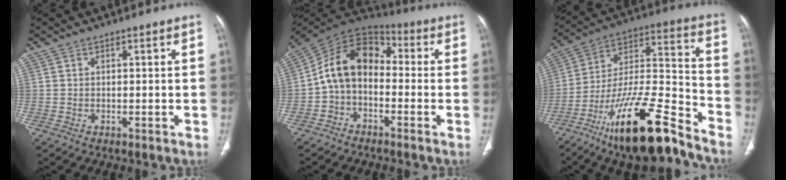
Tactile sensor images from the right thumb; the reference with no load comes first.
{"total": 11.6, "force": [-1.7, 8.4, 7.9], "torque": [-0.126, 0.057, -0.047]}
{"total": 23.3, "force": [-16.1, 5.5, 15.9], "torque": [-0.284, 0.080, -0.279]}